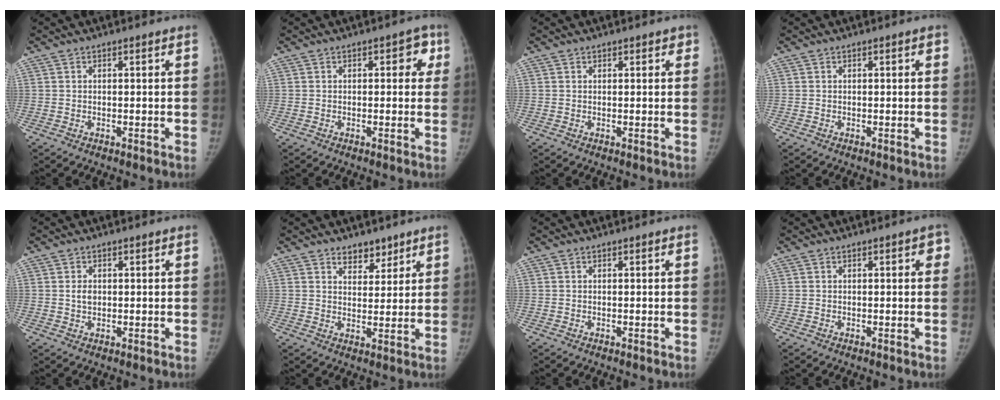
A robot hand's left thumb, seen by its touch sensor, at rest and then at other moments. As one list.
[{"total": 3.5, "force": [0.9, 2.1, 2.7], "torque": [0.002, 0.004, 0.000]}, {"total": 1.0, "force": [0.7, 0.7, 0.3], "torque": [0.014, -0.003, 0.004]}, {"total": 0.7, "force": [0.2, 0.3, 0.6], "torque": [-0.006, 0.002, 0.001]}, {"total": 2.0, "force": [0.2, 1.5, 1.3], "torque": [-0.016, -0.001, 0.007]}, {"total": 4.7, "force": [3.5, 2.7, 1.5], "torque": [0.004, -0.025, 0.059]}, {"total": 0.0}, {"total": 2.1, "force": [0.6, 1.0, 1.7], "torque": [-0.008, 0.004, 0.002]}]